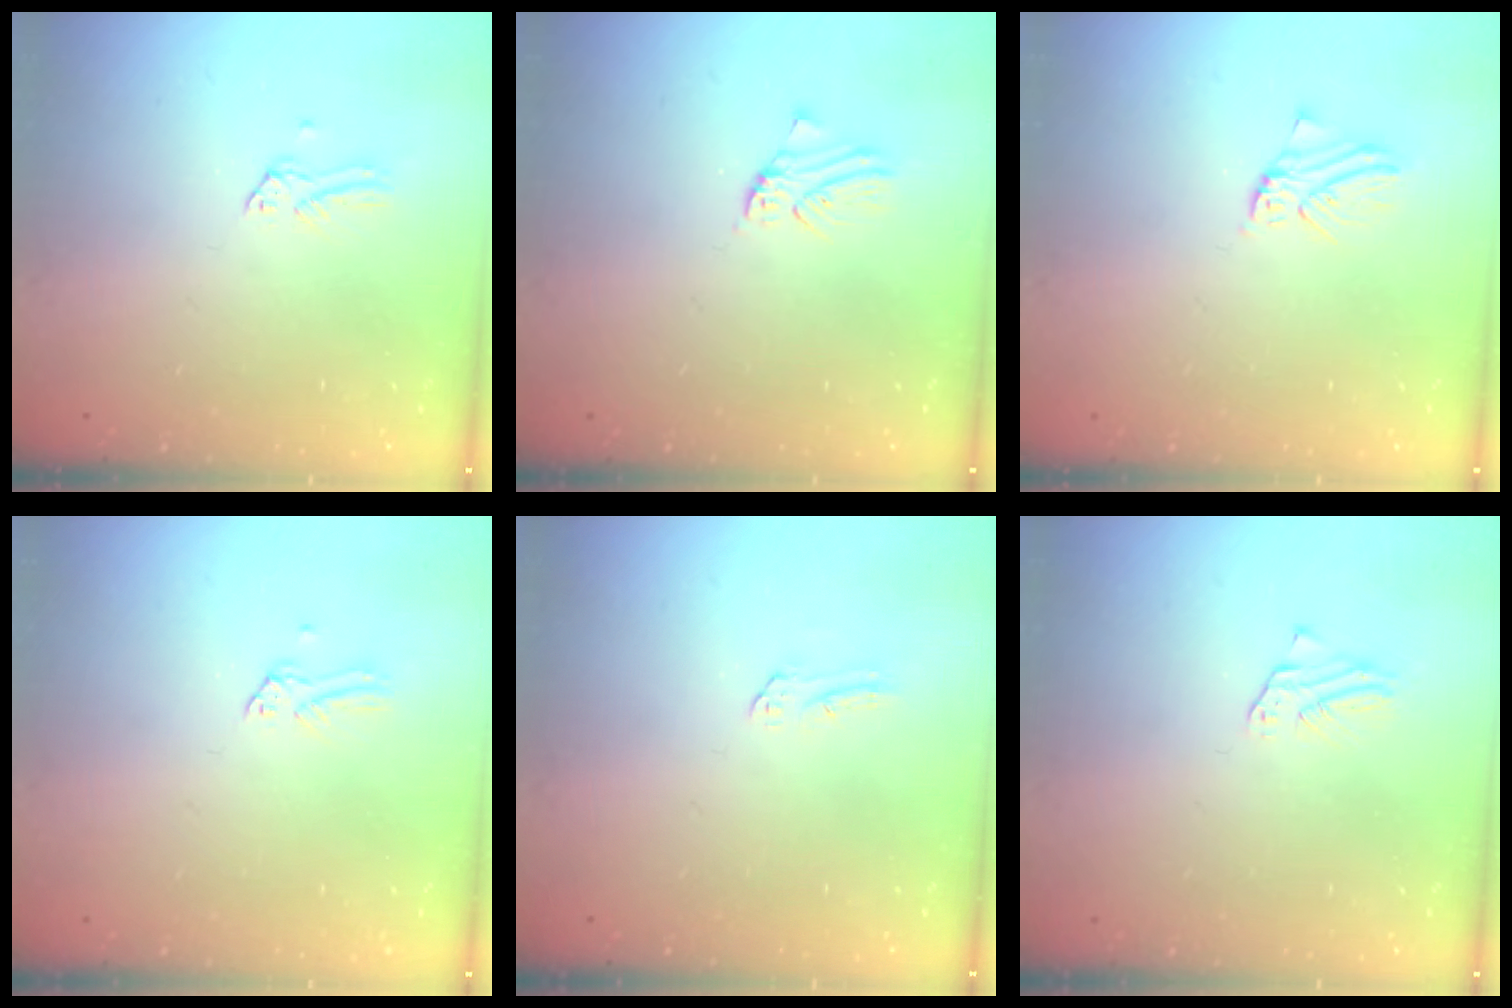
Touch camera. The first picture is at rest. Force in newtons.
{"total": 0.9, "press": 0.9, "slide": 0.1}
{"total": 2.1, "press": 2.1, "slide": 0.2}
{"total": 0.0}
{"total": 3.2, "press": 3.2, "slide": 0.4}
{"total": 1.6, "press": 1.6, "slide": 0.2}